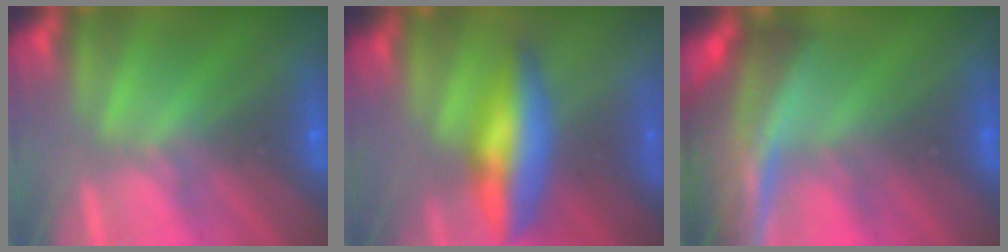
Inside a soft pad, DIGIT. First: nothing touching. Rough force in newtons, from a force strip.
{"total": 7.5}
{"total": 9.8}